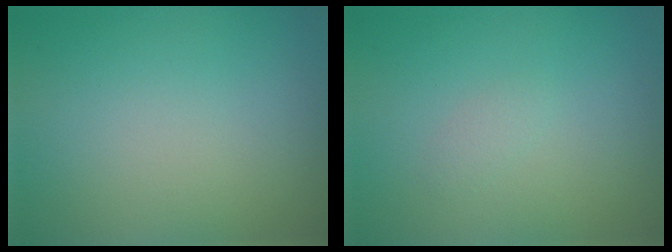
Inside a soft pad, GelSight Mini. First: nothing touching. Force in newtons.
{"total": 0.6, "press": 0.6, "slide": 0.0}